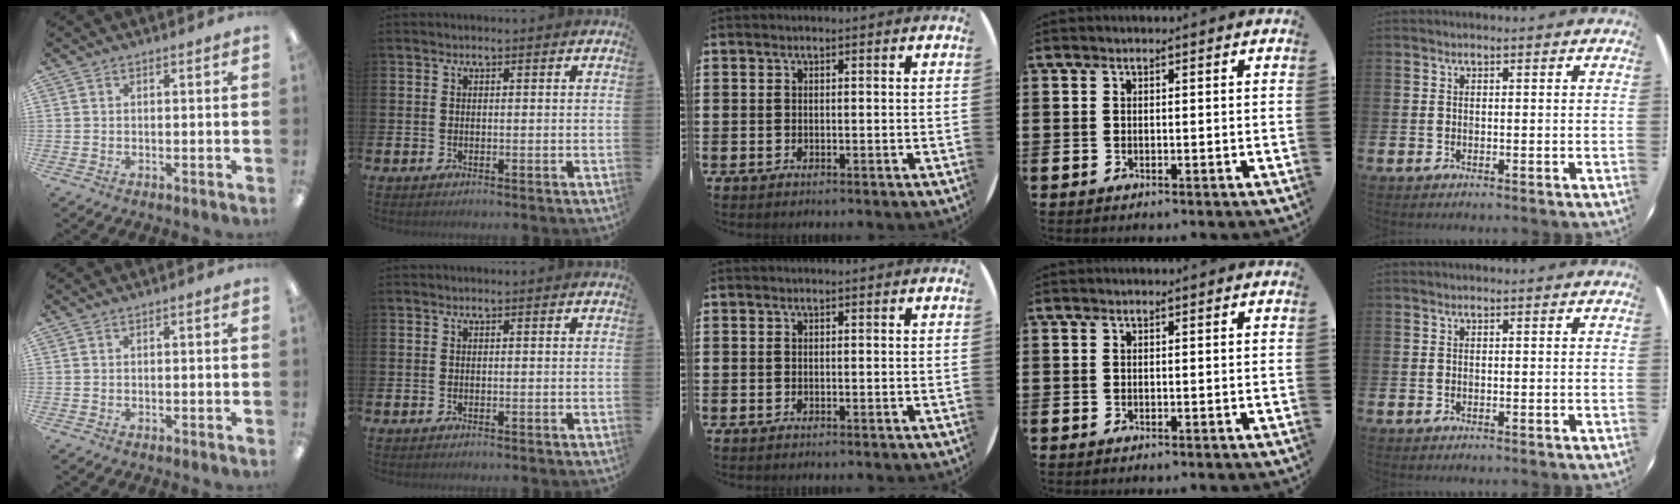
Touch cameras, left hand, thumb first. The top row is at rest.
{}